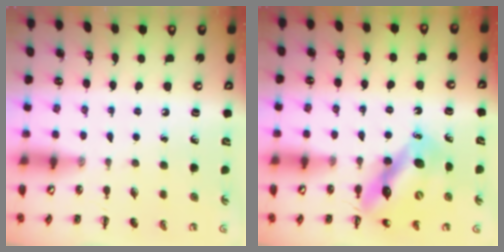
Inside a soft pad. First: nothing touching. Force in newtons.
{"total": 12.5, "press": 11.9, "slide": 4.0}